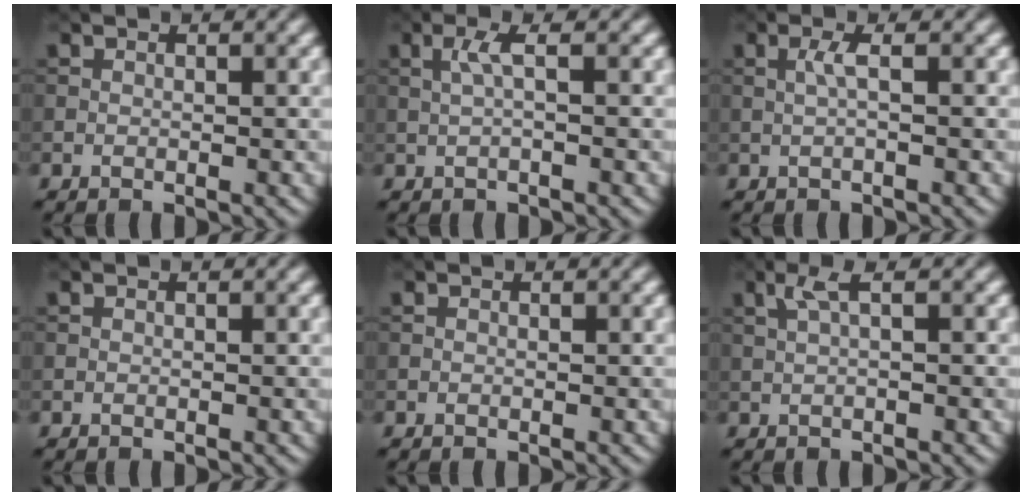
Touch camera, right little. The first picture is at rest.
{"total": 1.7, "force": [0.2, 0.2, 1.6], "torque": [-0.035, 0.005, 0.003]}
{"total": 1.3, "force": [0.1, 0.1, 1.3], "torque": [-0.029, 0.004, 0.001]}
{"total": 0.0}
{"total": 0.0}
{"total": 1.8, "force": [0.6, 0.3, 1.7], "torque": [-0.037, 0.007, 0.012]}